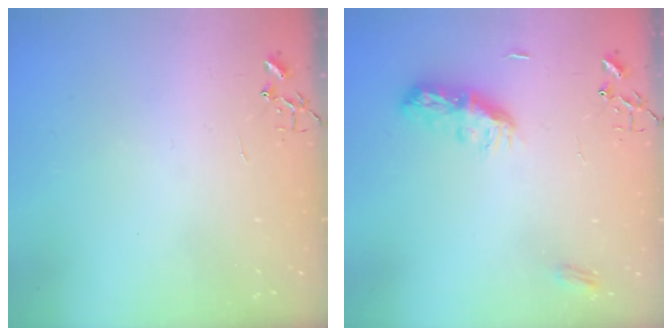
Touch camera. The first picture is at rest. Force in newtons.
{"total": 9.0, "press": 9.0, "slide": 0.1}